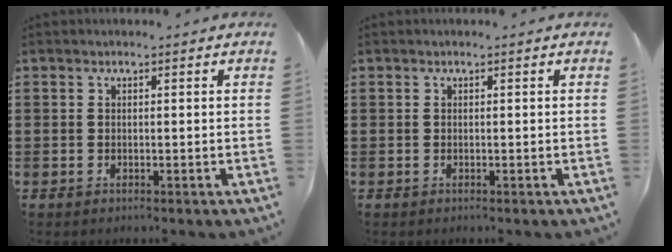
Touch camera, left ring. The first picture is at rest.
{"total": 0.0}